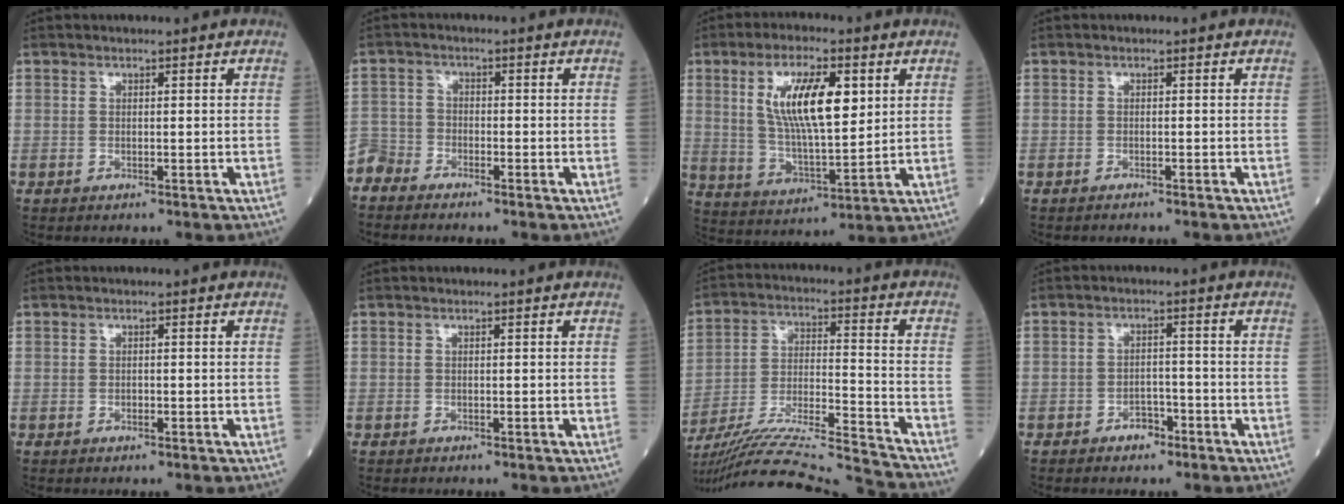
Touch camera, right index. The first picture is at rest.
{"total": 4.2, "force": [-4.0, 1.4, -0.3], "torque": [0.008, -0.006, -0.086]}
{"total": 12.5, "force": [3.9, 3.6, 11.3], "torque": [-0.221, 0.005, 0.075]}
{"total": 1.6, "force": [-1.4, -0.1, 0.6], "torque": [-0.012, -0.001, -0.017]}
{"total": 0.5, "force": [-0.3, 0.2, 0.3], "torque": [-0.009, 0.001, -0.002]}
{"total": 0.0}
{"total": 22.3, "force": [-20.8, -1.6, 7.8], "torque": [-0.150, -0.027, -0.333]}
{"total": 2.8, "force": [-1.9, 1.6, 1.3], "torque": [-0.019, 0.005, -0.029]}